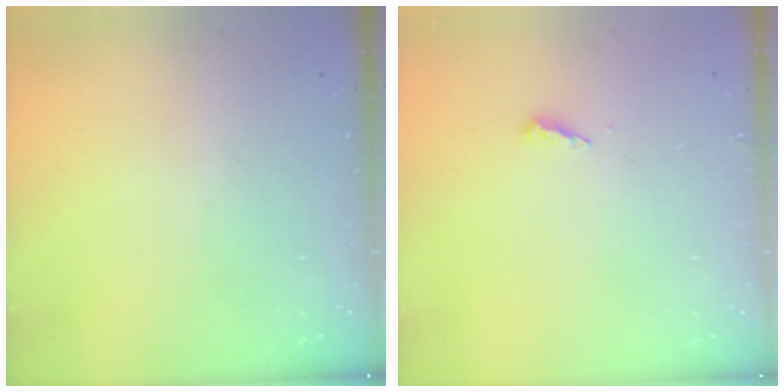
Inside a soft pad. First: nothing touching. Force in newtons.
{"total": 3.1, "press": 3.1, "slide": 0.2}